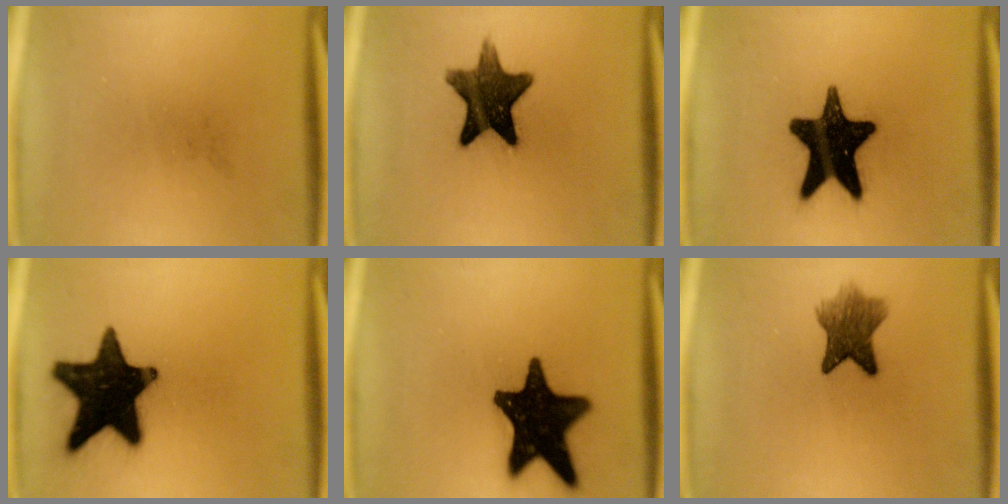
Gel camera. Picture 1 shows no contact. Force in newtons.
{"total": 13.1}
{"total": 18.0}
{"total": 19.5}
{"total": 19.0}
{"total": 6.6}